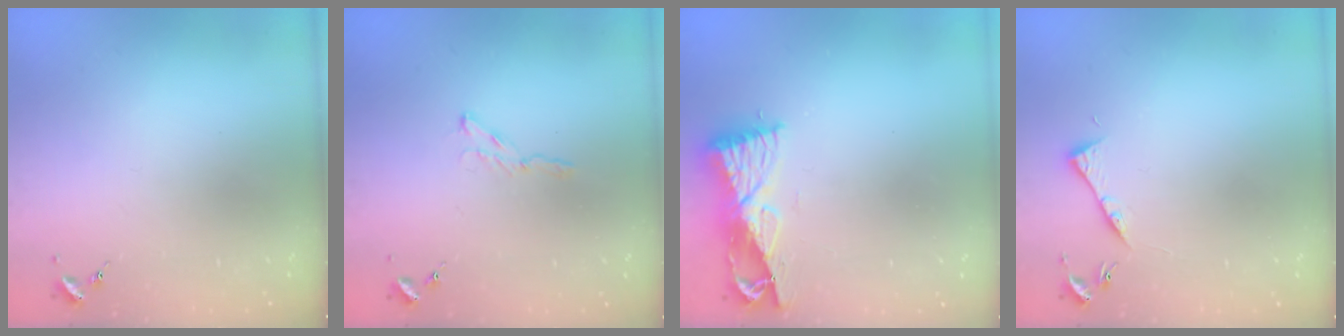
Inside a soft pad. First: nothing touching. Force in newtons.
{"total": 3.9, "press": 3.8, "slide": 0.5}
{"total": 9.3, "press": 9.3, "slide": 1.0}
{"total": 4.2, "press": 4.1, "slide": 0.5}